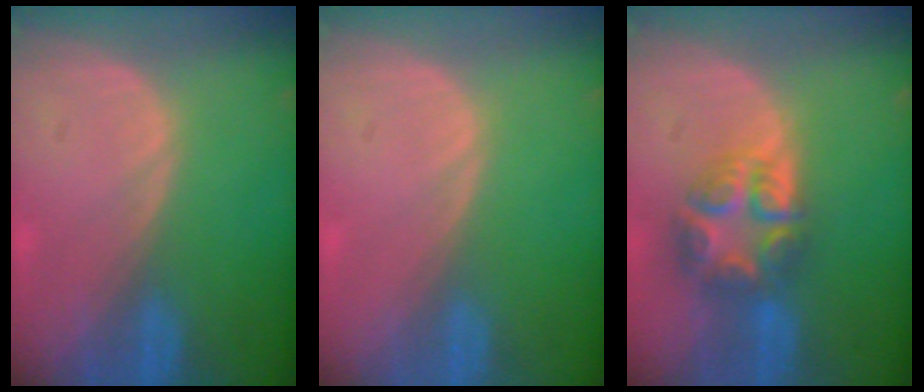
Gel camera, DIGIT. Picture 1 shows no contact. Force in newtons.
{"total": 0.0}
{"total": 7.9, "press": 6.8, "slide": 4.0}